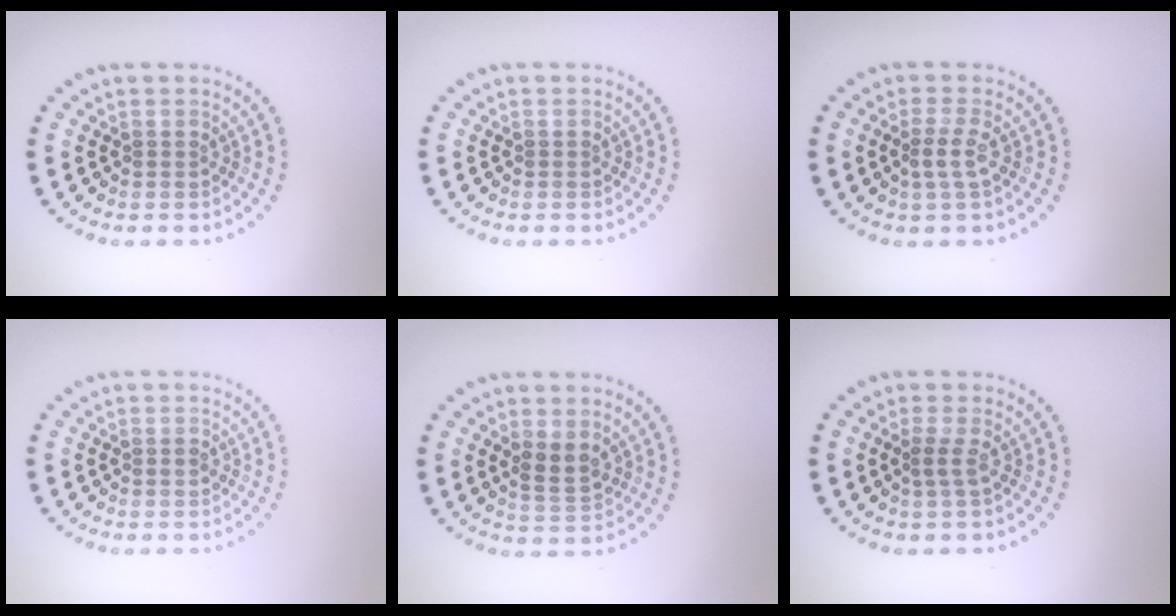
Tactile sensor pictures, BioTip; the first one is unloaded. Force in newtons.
{"total": 0.0}
{"total": 1.8, "press": 1.4, "slide": 1.1}
{"total": 0.7, "press": 0.7, "slide": 0.1}
{"total": 2.2, "press": 2.1, "slide": 0.7}
{"total": 1.1, "press": 0.8, "slide": 0.8}